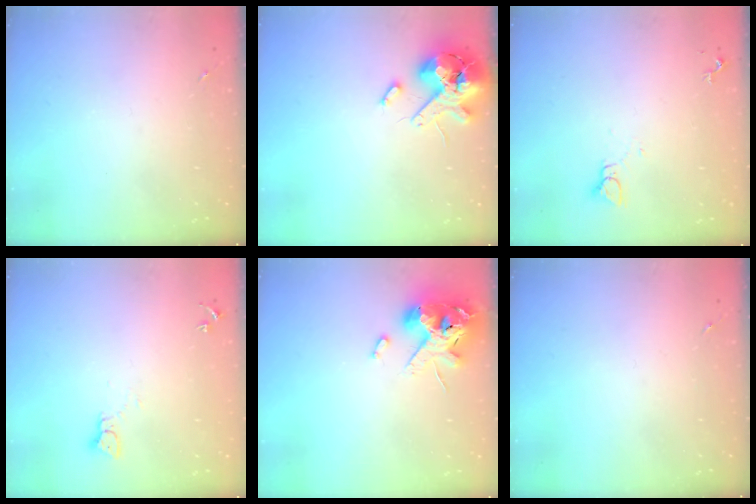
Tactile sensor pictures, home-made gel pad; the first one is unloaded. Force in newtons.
{"total": 13.2, "press": 13.0, "slide": 2.2}
{"total": 2.8, "press": 2.8, "slide": 0.1}
{"total": 3.2, "press": 3.2, "slide": 0.1}
{"total": 14.4, "press": 14.3, "slide": 2.2}
{"total": 0.0}